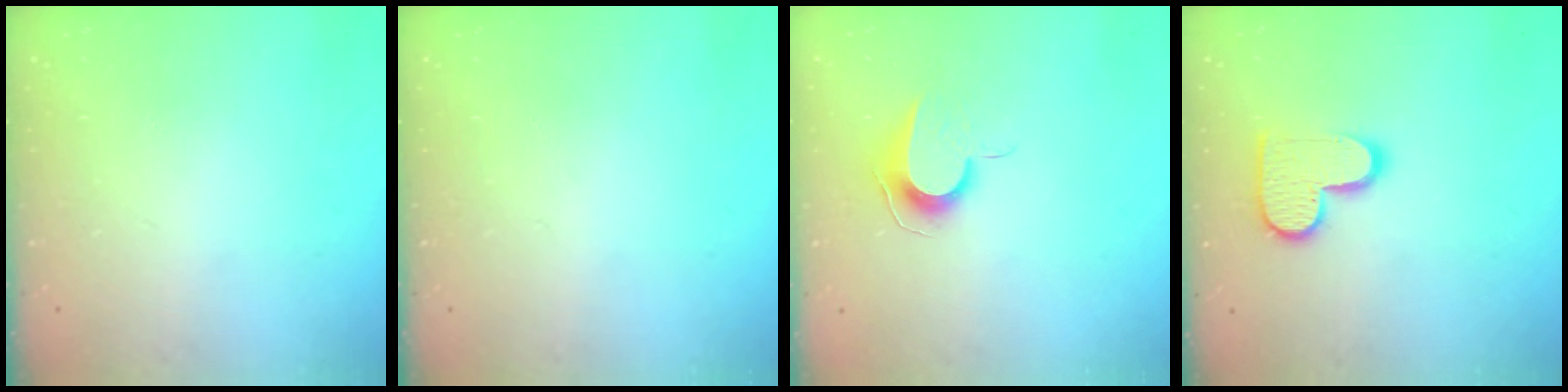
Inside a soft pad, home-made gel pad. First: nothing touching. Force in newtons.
{"total": 0.0}
{"total": 8.9, "press": 8.8, "slide": 0.5}
{"total": 12.0, "press": 12.0, "slide": 0.6}